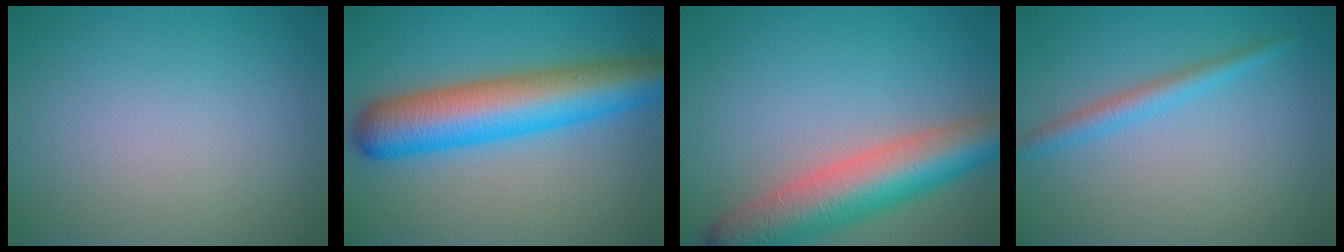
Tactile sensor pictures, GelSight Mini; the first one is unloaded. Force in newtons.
{"total": 9.6, "press": 9.6, "slide": 0.3}
{"total": 8.5, "press": 8.5, "slide": 0.4}
{"total": 2.0, "press": 2.0, "slide": 0.1}